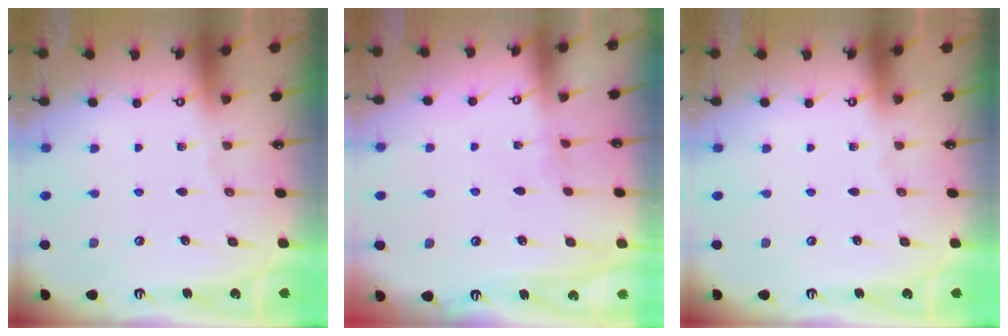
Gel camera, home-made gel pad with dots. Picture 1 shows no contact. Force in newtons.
{"total": 3.5, "press": 3.5, "slide": 0.2}
{"total": 0.0}